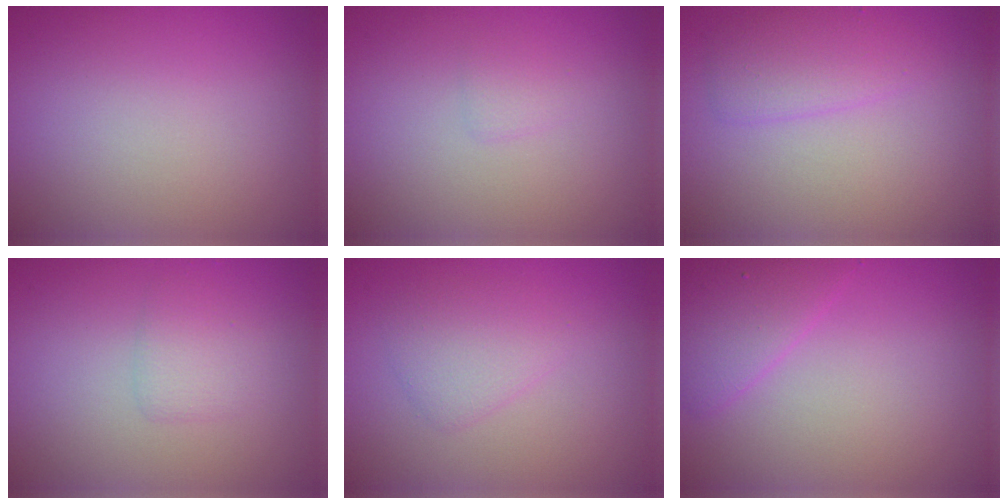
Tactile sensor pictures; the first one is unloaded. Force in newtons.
{"total": 0.8, "press": 0.8, "slide": 0.0}
{"total": 2.4, "press": 2.4, "slide": 0.1}
{"total": 1.7, "press": 1.7, "slide": 0.0}
{"total": 2.2, "press": 2.2, "slide": 0.0}
{"total": 2.6, "press": 2.6, "slide": 0.2}